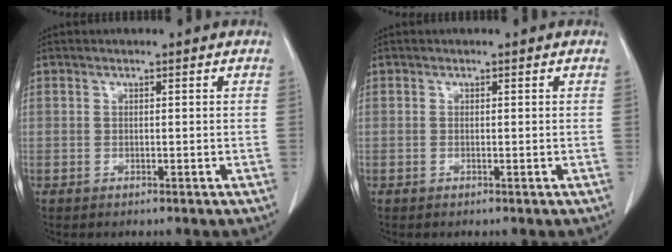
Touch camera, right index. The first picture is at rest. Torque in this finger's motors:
{"motor_torque": [0.05, -0.03, 0.01, 0.01]}